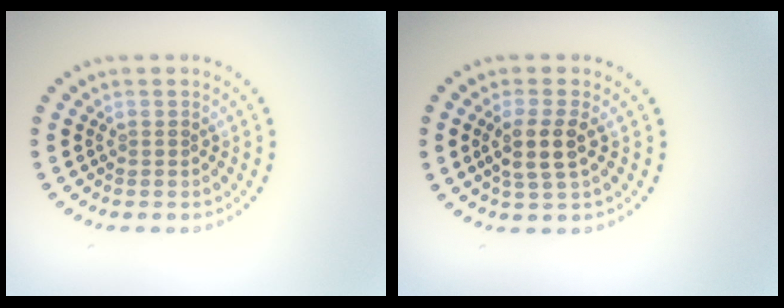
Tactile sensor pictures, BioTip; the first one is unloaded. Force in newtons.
{"total": 2.9, "press": 2.5, "slide": 1.4}